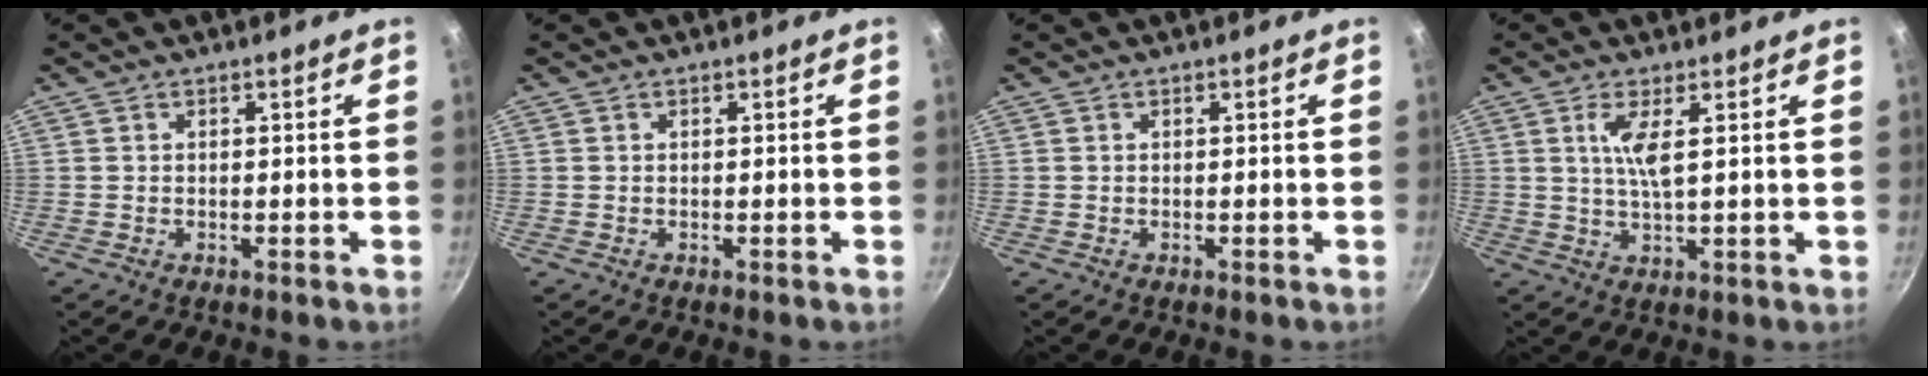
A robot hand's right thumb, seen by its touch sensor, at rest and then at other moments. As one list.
[{"total": 0.0}, {"total": 0.0}, {"total": 4.9, "force": [1.5, 0.8, 4.6], "torque": [-0.096, -0.011, 0.032]}]